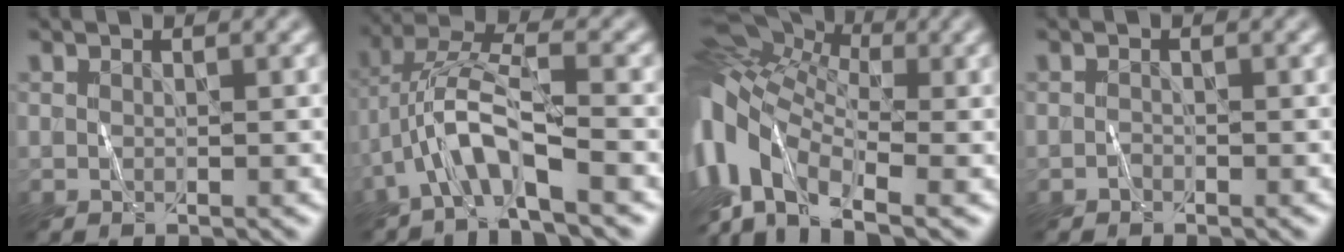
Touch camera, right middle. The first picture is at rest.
{"total": 5.6, "force": [-3.1, 0.9, 4.6], "torque": [-0.097, 0.014, -0.066]}
{"total": 12.7, "force": [-2.2, 8.2, 9.4], "torque": [-0.224, 0.005, -0.050]}
{"total": 0.6, "force": [-0.5, -0.1, -0.3], "torque": [0.002, -0.001, -0.010]}